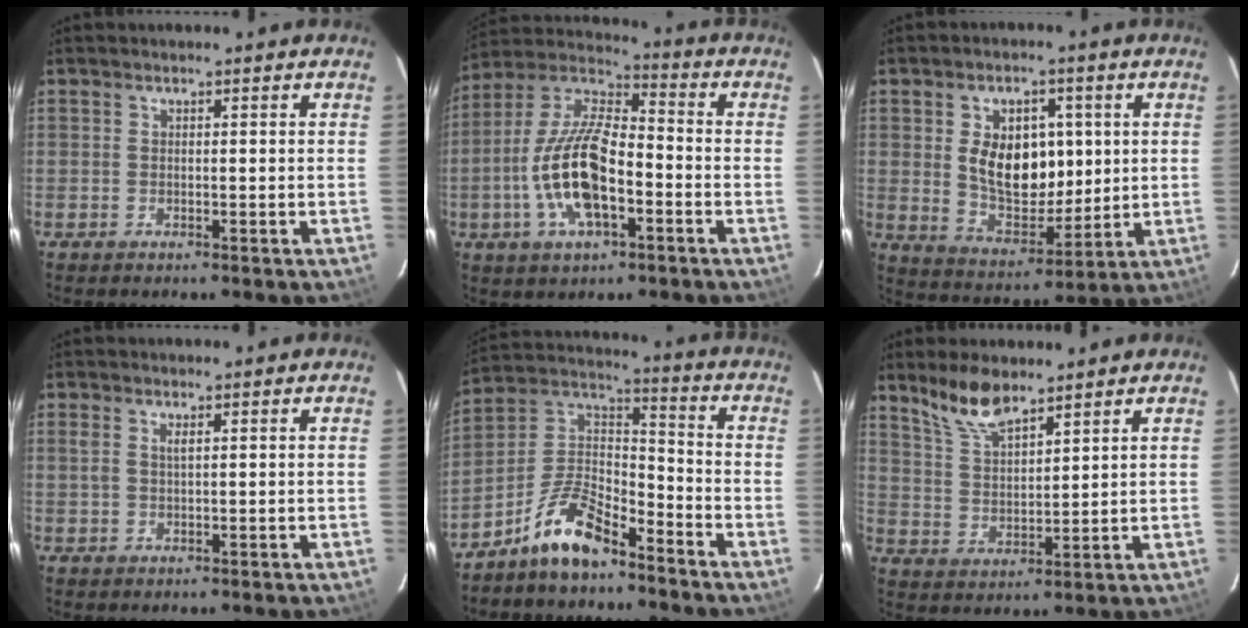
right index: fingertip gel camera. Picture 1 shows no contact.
{"total": 16.6, "force": [-4.9, 6.8, 14.3], "torque": [-0.298, -0.001, -0.095]}
{"total": 12.6, "force": [2.1, 7.9, 9.5], "torque": [-0.172, 0.002, 0.051]}
{"total": 1.6, "force": [0.6, 0.6, 1.4], "torque": [-0.028, 0.002, 0.011]}
{"total": 11.7, "force": [-8.4, 4.3, 6.9], "torque": [-0.154, 0.035, -0.160]}
{"total": 8.2, "force": [6.6, 2.5, 4.3], "torque": [-0.085, 0.007, 0.136]}